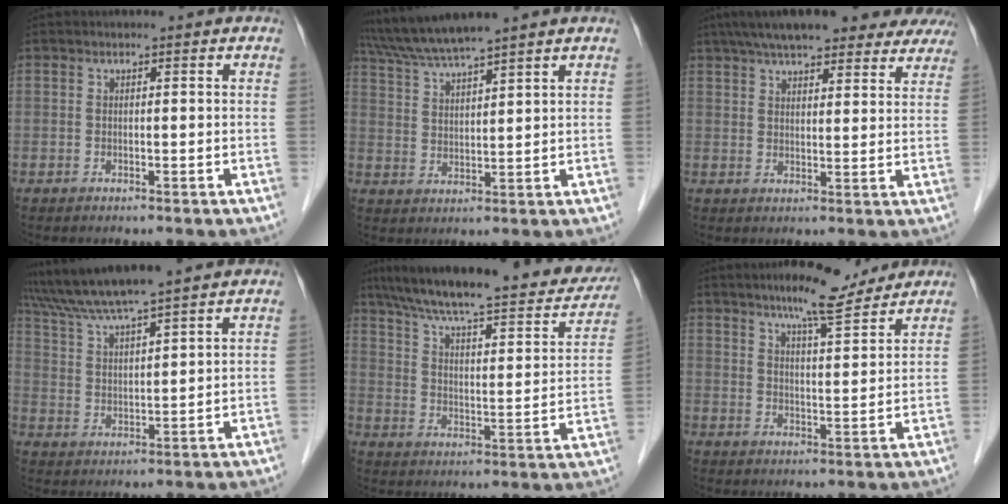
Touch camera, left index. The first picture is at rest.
{"total": 8.3, "force": [7.4, -1.1, 3.7], "torque": [-0.075, 0.021, 0.142]}
{"total": 22.6, "force": [19.0, 5.8, 10.6], "torque": [-0.165, 0.041, 0.240]}
{"total": 11.3, "force": [10.0, -0.9, 5.1], "torque": [-0.098, 0.026, 0.176]}
{"total": 28.1, "force": [23.6, 5.7, 14.2], "torque": [-0.228, -0.007, 0.317]}
{"total": 8.9, "force": [7.4, 1.2, 4.9], "torque": [-0.080, 0.007, 0.116]}